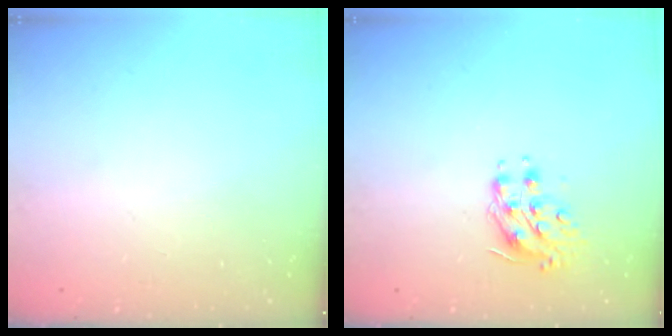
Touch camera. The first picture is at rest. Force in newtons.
{"total": 8.4, "press": 8.4, "slide": 0.5}